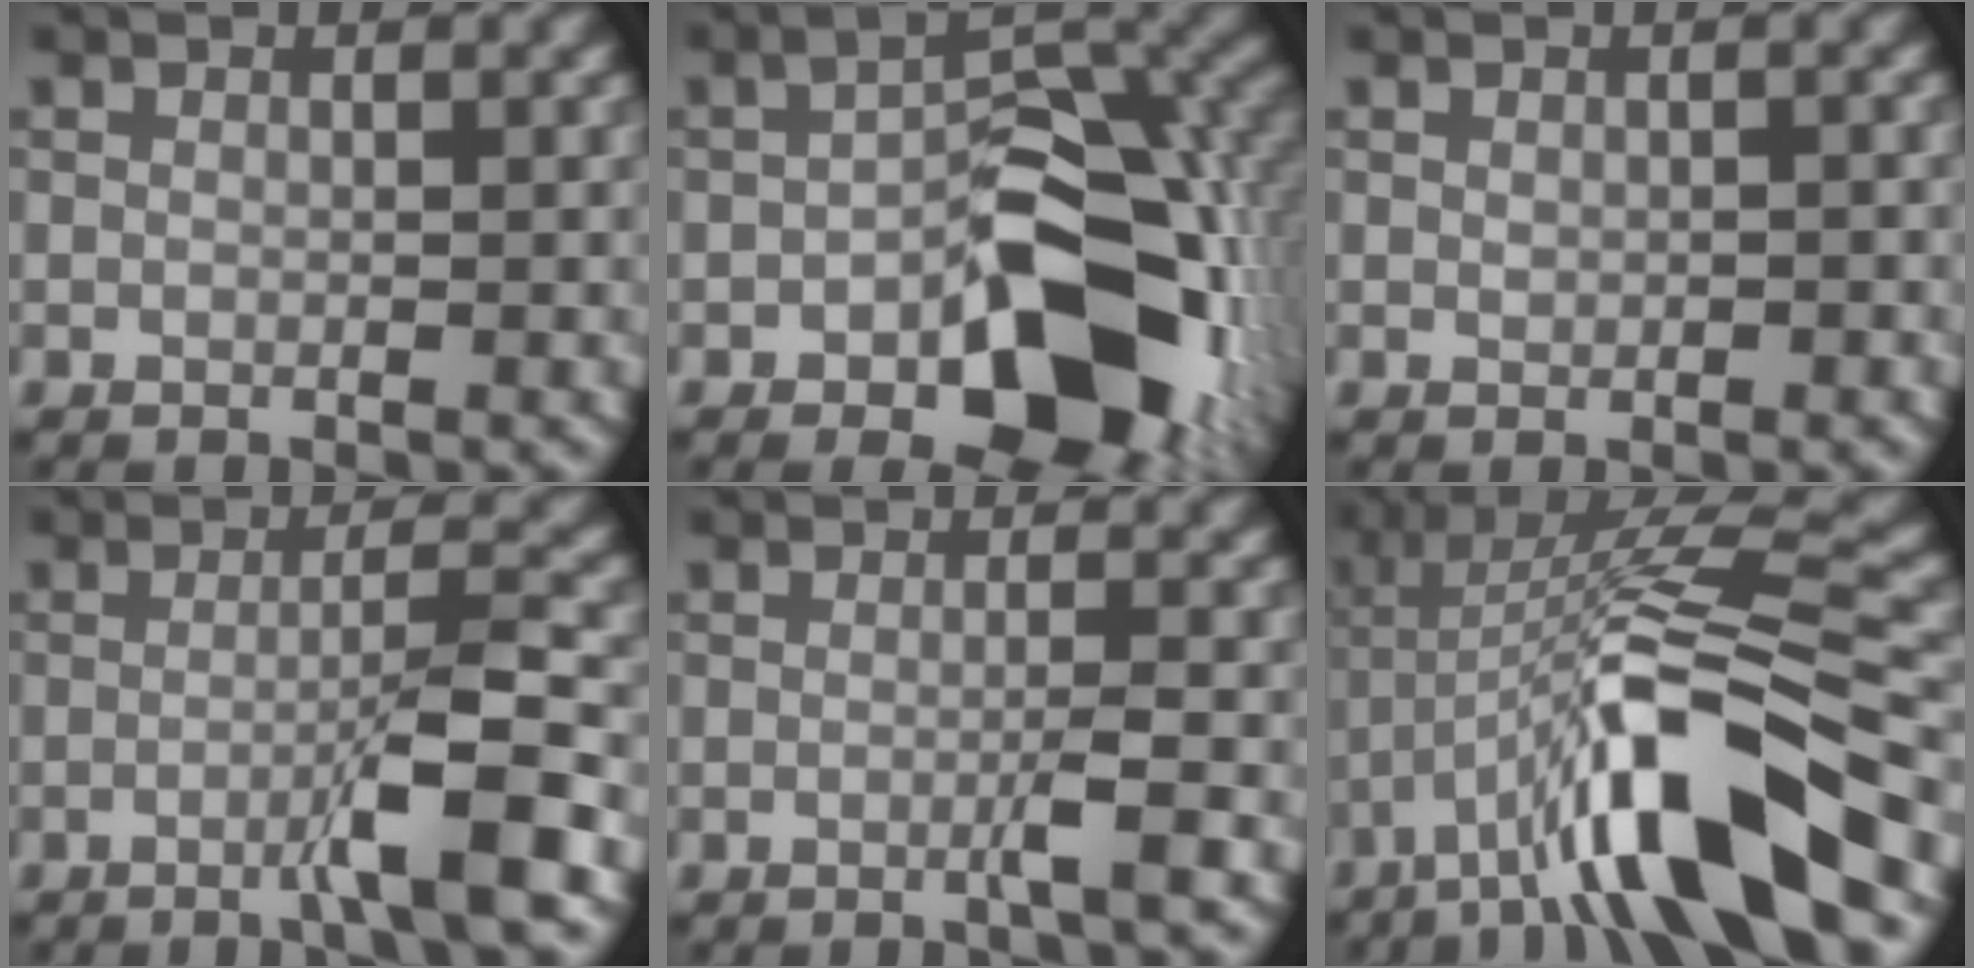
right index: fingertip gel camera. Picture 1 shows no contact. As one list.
[{"total": 12.8, "force": [-4.3, 7.0, 9.8], "torque": [-0.120, 0.002, -0.067]}, {"total": 0.9, "force": [-0.1, 0.5, 0.7], "torque": [-0.011, 0.000, 0.000]}, {"total": 4.9, "force": [-1.9, 0.3, 4.6], "torque": [-0.067, 0.014, -0.047]}, {"total": 1.9, "force": [-0.6, 0.0, 1.8], "torque": [-0.030, 0.002, -0.018]}, {"total": 11.9, "force": [-5.4, 2.3, 10.4], "torque": [-0.187, 0.017, -0.094]}]